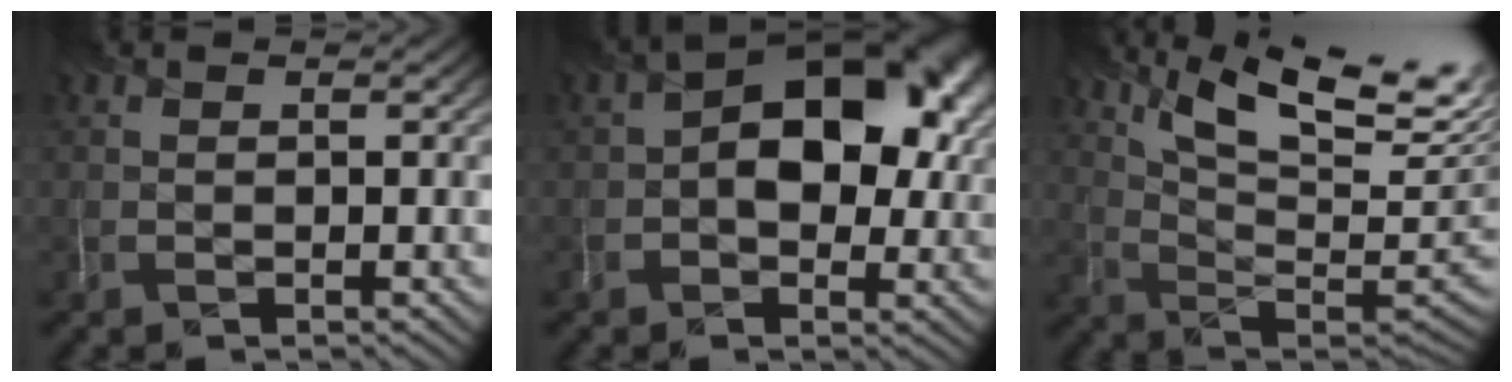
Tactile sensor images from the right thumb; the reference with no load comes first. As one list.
[{"total": 12.1, "force": [1.2, 7.6, 9.4], "torque": [-0.123, 0.018, 0.012]}, {"total": 17.3, "force": [8.8, 6.0, 13.6], "torque": [-0.226, 0.021, 0.151]}]